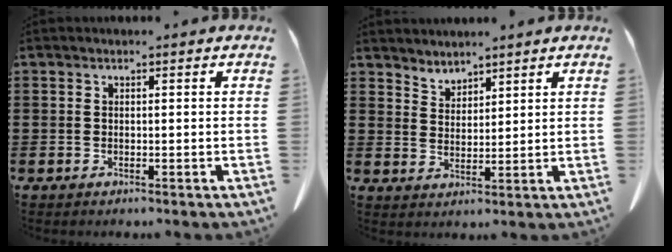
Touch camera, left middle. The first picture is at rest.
{"total": 3.2, "force": [3.1, 0.5, -0.4], "torque": [-0.002, -0.011, 0.061]}